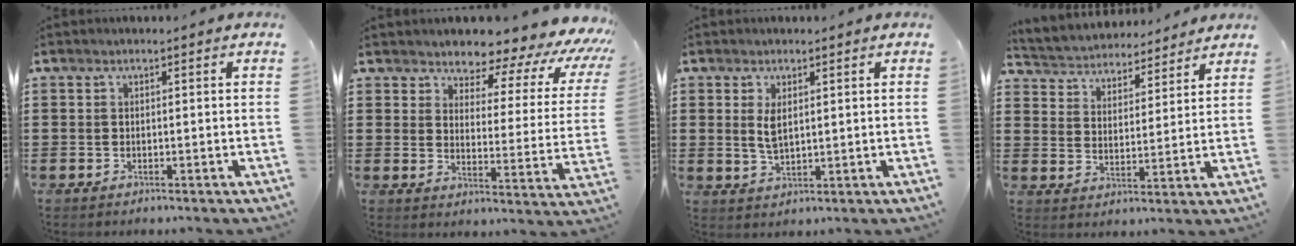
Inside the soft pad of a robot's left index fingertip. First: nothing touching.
{"total": 5.0, "force": [4.4, 2.0, 1.4], "torque": [-0.040, -0.037, 0.068]}
{"total": 3.2, "force": [1.1, 1.6, 2.5], "torque": [-0.056, 0.005, 0.018]}
{"total": 3.9, "force": [3.9, 0.5, -0.4], "torque": [-0.016, -0.030, 0.064]}